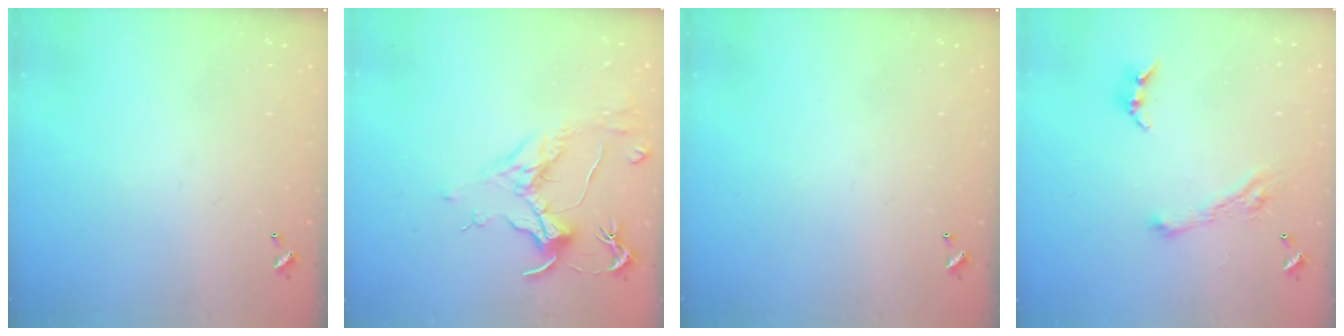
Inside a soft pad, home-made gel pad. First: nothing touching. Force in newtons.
{"total": 1.7, "press": 1.5, "slide": 0.9}
{"total": 0.0}
{"total": 5.8, "press": 5.8, "slide": 0.9}